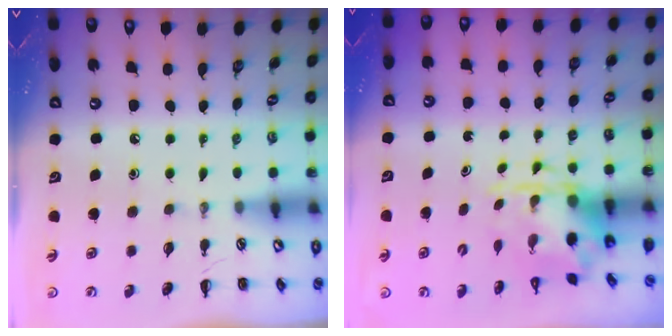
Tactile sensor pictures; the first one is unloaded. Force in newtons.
{"total": 3.8, "press": 3.7, "slide": 0.9}